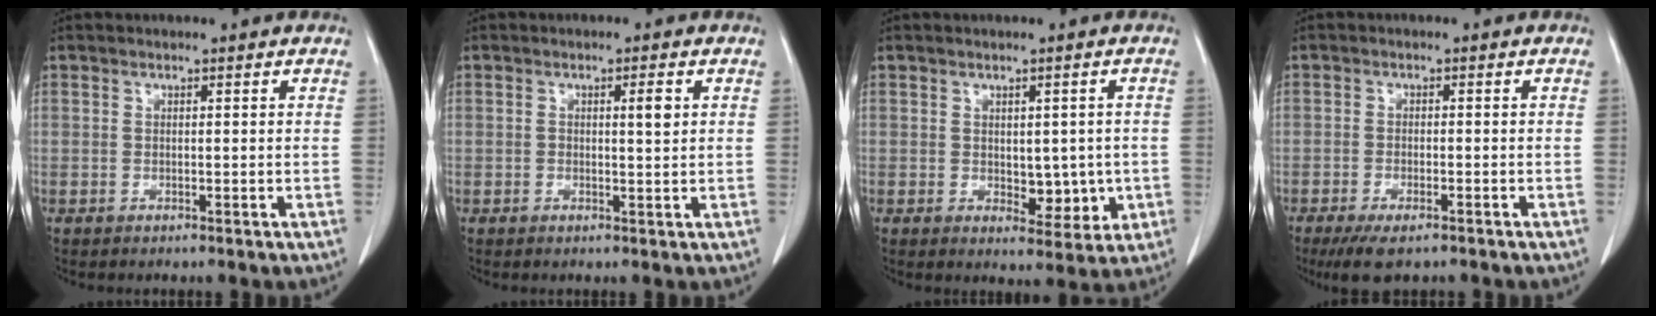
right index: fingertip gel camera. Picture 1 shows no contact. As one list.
[{"total": 2.0, "force": [0.6, 0.2, 1.8], "torque": [-0.028, 0.003, 0.010]}, {"total": 5.2, "force": [-0.4, 3.0, 4.3], "torque": [-0.045, -0.002, 0.009]}, {"total": 5.8, "force": [-4.1, 1.7, 3.6], "torque": [-0.061, -0.011, -0.066]}]